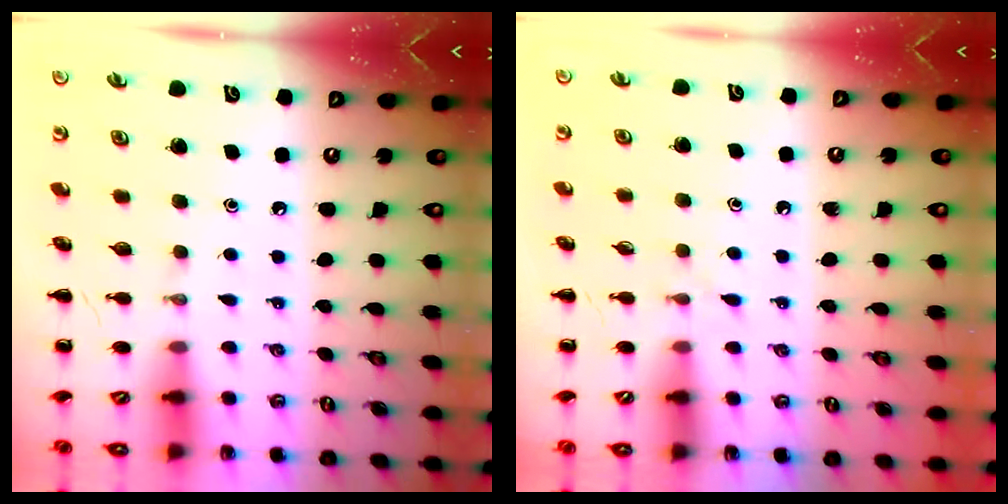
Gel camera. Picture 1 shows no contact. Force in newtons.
{"total": 3.7, "press": 3.4, "slide": 1.5}